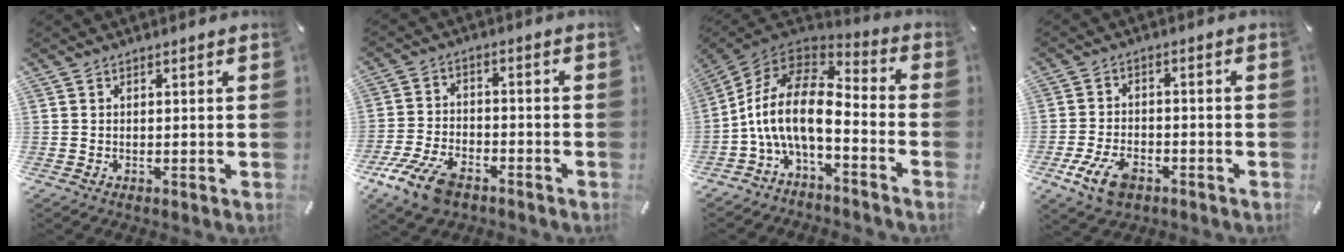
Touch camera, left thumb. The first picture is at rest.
{"total": 10.2, "force": [-6.6, 5.2, 5.8], "torque": [-0.125, 0.030, -0.123]}
{"total": 15.1, "force": [-3.4, 7.1, 12.9], "torque": [-0.283, -0.003, -0.066]}
{"total": 8.4, "force": [-4.3, 4.9, 5.2], "torque": [-0.126, 0.010, -0.081]}